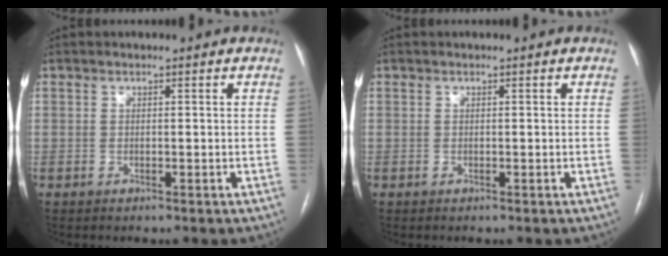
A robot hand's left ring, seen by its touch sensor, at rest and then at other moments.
{"total": 0.0}